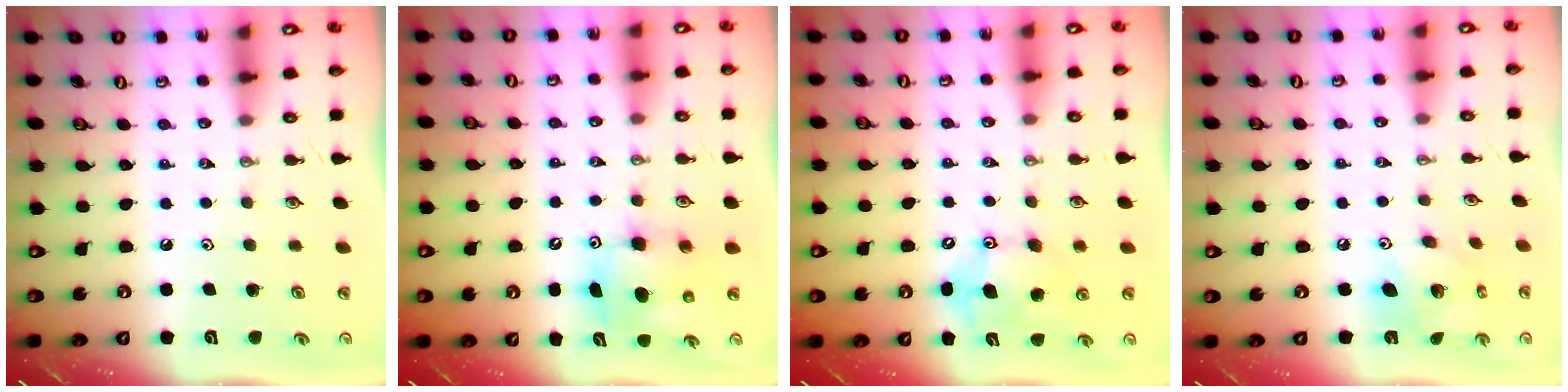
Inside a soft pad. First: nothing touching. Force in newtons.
{"total": 8.3, "press": 8.0, "slide": 2.0}
{"total": 11.8, "press": 11.5, "slide": 2.6}
{"total": 11.2, "press": 11.1, "slide": 0.8}